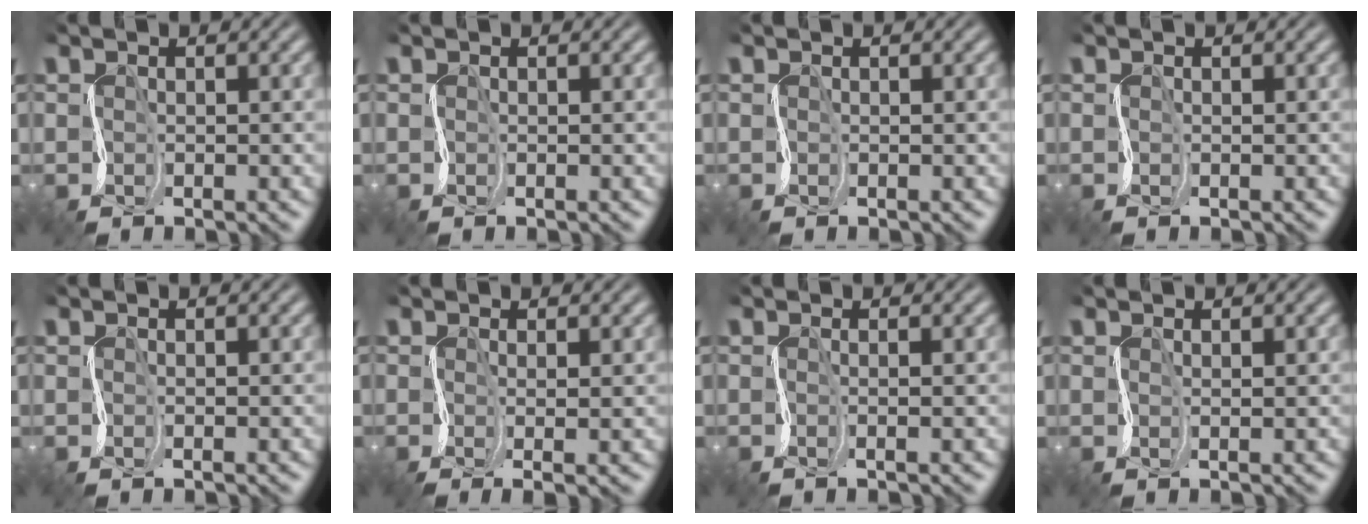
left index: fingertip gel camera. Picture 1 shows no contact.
{"total": 0.0}
{"total": 0.0}
{"total": 0.0}
{"total": 0.0}
{"total": 1.6, "force": [0.1, 0.3, 1.6], "torque": [-0.032, -0.003, 0.005]}
{"total": 1.0, "force": [0.5, 0.4, 0.8], "torque": [-0.003, 0.001, 0.005]}
{"total": 0.9, "force": [0.8, -0.3, -0.2], "torque": [-0.002, 0.007, 0.016]}